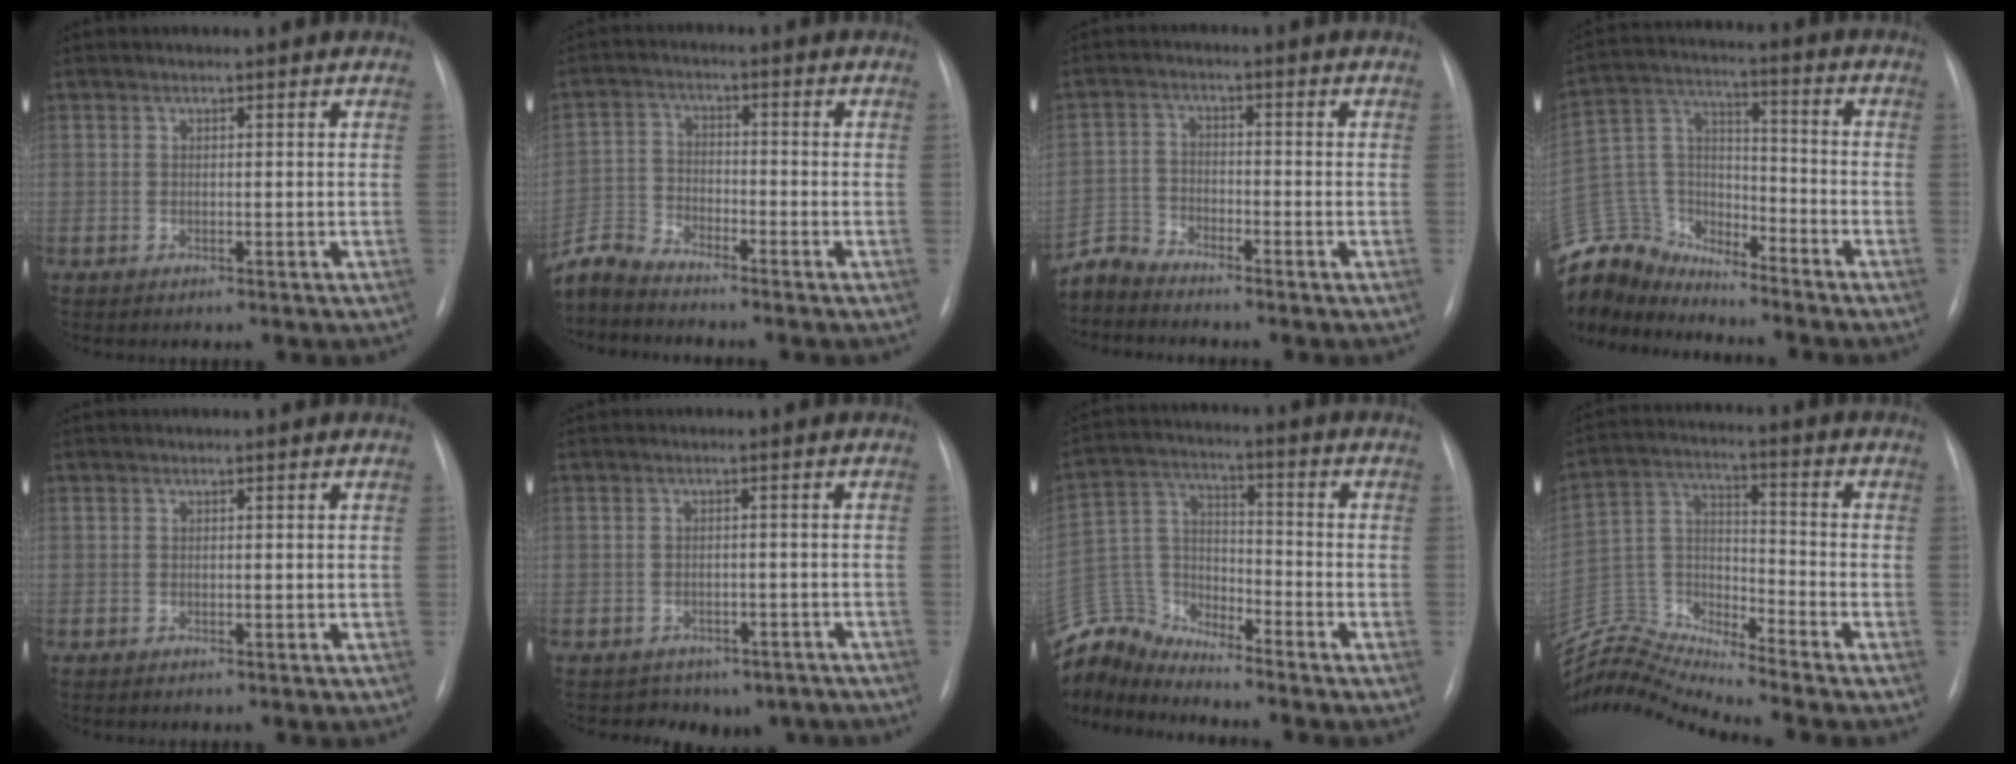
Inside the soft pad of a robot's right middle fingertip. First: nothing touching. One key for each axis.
{"total": 6.3, "fx": -6.3, "fy": 0.4, "fz": 0.4, "tx": -0.014, "ty": -0.006, "tz": -0.127}
{"total": 4.1, "fx": -4.0, "fy": 0.0, "fz": -0.5, "tx": 0.009, "ty": -0.013, "tz": -0.081}
{"total": 15.0, "fx": -14.3, "fy": 4.1, "fz": 2.0, "tx": -0.054, "ty": 0.044, "tz": -0.271}
{"total": 0.0}
{"total": 7.0, "fx": -5.5, "fy": 4.4, "fz": 0.5, "tx": 0.003, "ty": 0.015, "tz": -0.055}
{"total": 11.6, "fx": -11.5, "fy": 1.3, "fz": 0.4, "tx": -0.023, "ty": 0.041, "tz": -0.231}
{"total": 13.4, "fx": -13.2, "fy": -1.4, "fz": 1.6, "tx": -0.039, "ty": 0.038, "tz": -0.260}